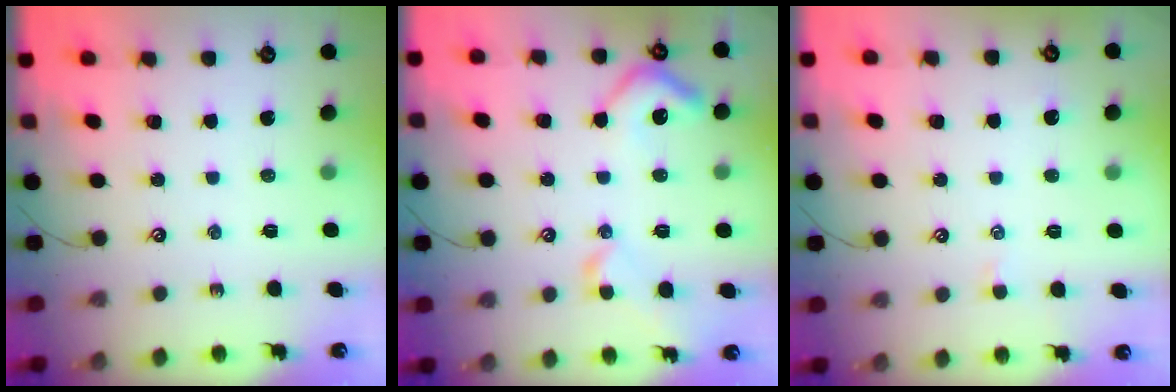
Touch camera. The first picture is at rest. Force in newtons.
{"total": 7.9, "press": 7.8, "slide": 1.1}
{"total": 2.7, "press": 2.6, "slide": 0.3}